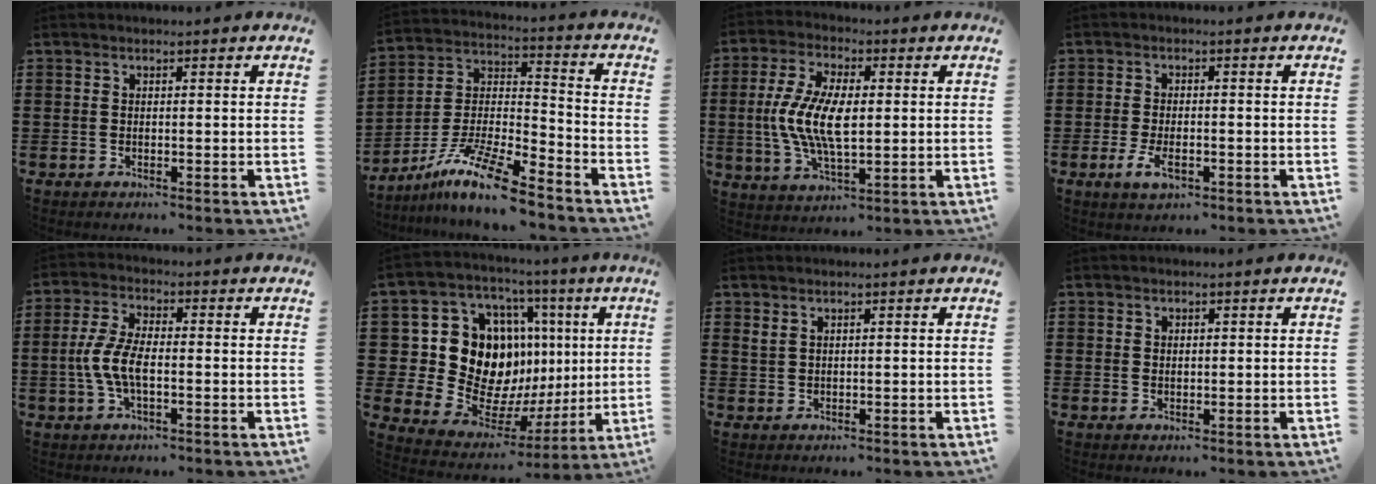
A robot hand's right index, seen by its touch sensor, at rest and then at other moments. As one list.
[{"total": 10.7, "force": [-8.7, 1.3, 6.1], "torque": [-0.126, 0.009, -0.172]}, {"total": 10.2, "force": [0.3, 5.7, 8.5], "torque": [-0.185, 0.011, 0.003]}, {"total": 3.3, "force": [-1.2, 1.6, 2.7], "torque": [-0.061, -0.004, -0.025]}, {"total": 6.0, "force": [-1.2, 2.6, 5.3], "torque": [-0.129, -0.004, -0.031]}, {"total": 15.3, "force": [2.8, 12.6, 8.1], "torque": [-0.164, -0.039, 0.064]}, {"total": 1.4, "force": [1.2, 0.6, 0.6], "torque": [-0.015, -0.001, 0.023]}, {"total": 1.1, "force": [0.7, 0.8, 0.3], "torque": [-0.006, 0.003, 0.014]}]